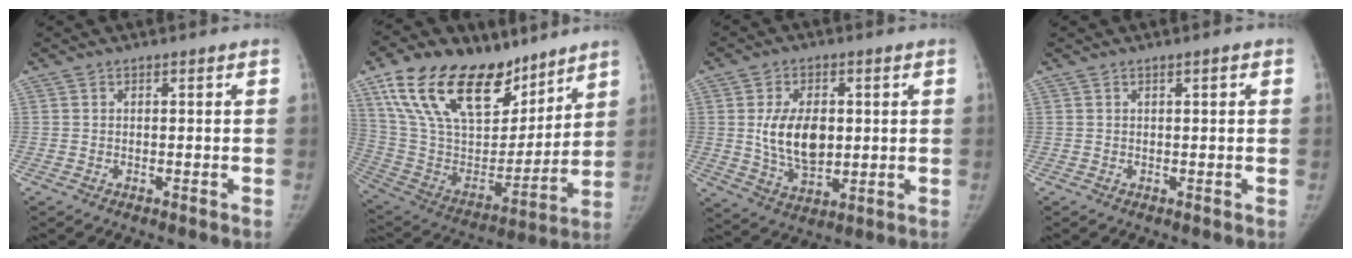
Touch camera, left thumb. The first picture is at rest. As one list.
[{"total": 28.9, "force": [18.5, 14.8, 16.5], "torque": [-0.260, -0.041, 0.328]}, {"total": 11.4, "force": [1.2, 7.2, 8.8], "torque": [-0.133, -0.016, 0.032]}, {"total": 1.0, "force": [0.5, 0.2, 0.9], "torque": [-0.012, 0.002, 0.007]}]